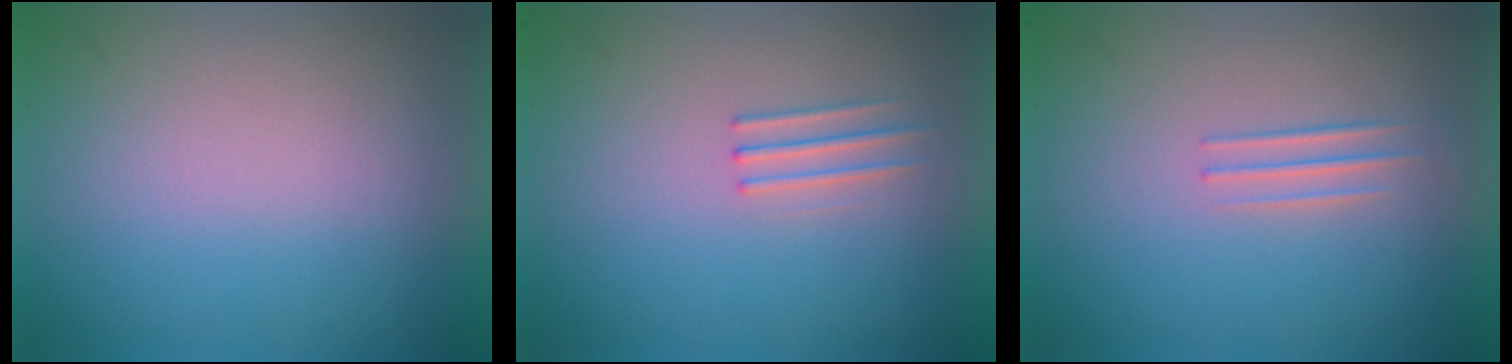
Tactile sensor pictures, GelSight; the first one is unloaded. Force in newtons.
{"total": 1.2}
{"total": 1.4}